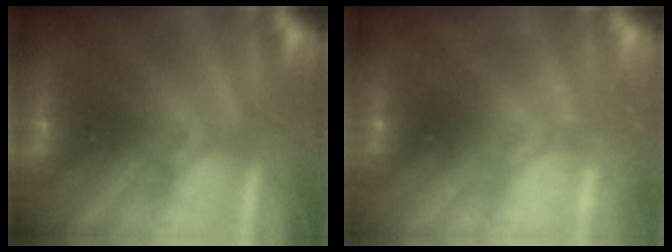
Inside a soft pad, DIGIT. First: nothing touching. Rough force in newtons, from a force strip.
{"total": 2.2}